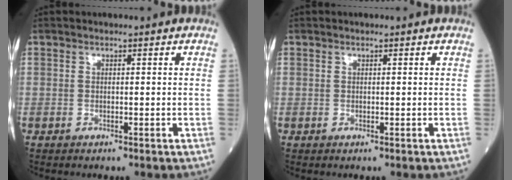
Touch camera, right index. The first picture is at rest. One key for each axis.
{"total": 0.0}